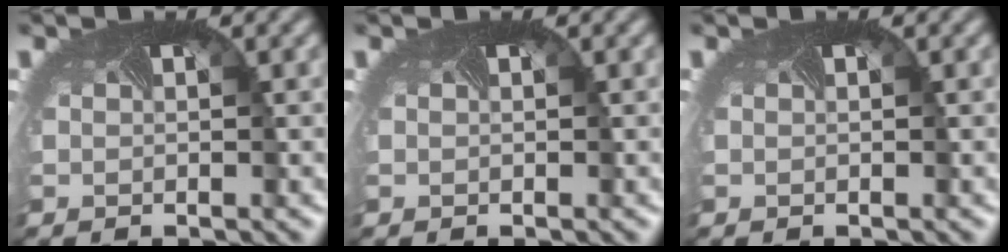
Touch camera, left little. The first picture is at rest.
{"total": 0.0}
{"total": 0.0}